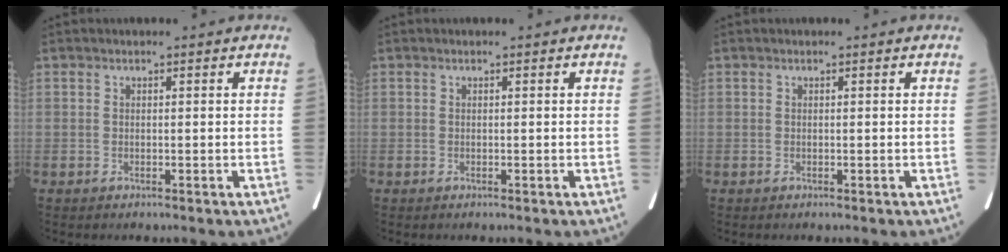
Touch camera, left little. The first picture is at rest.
{"total": 0.0}
{"total": 0.0}